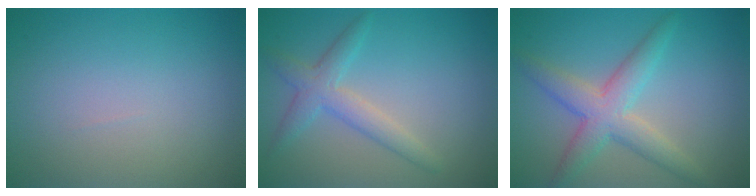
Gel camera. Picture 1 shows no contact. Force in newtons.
{"total": 3.0, "press": 3.0, "slide": 0.1}
{"total": 4.6, "press": 4.6, "slide": 0.2}